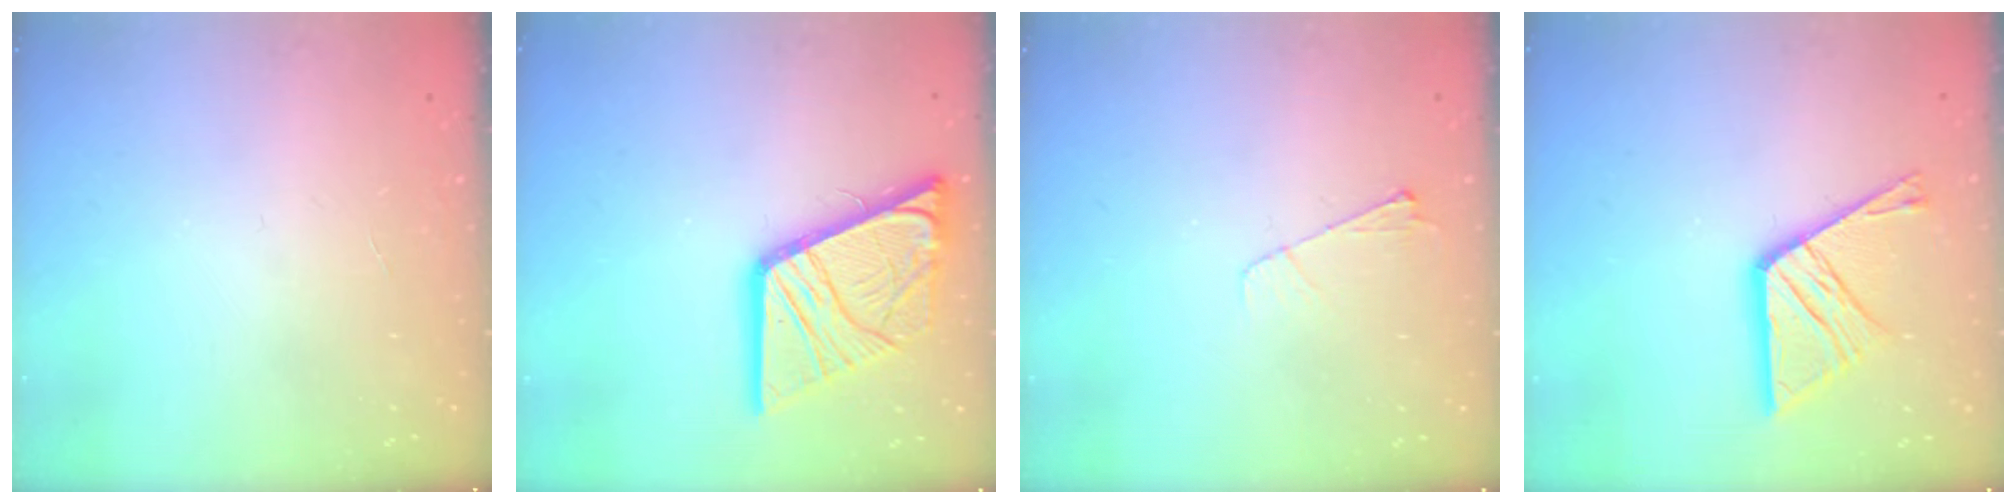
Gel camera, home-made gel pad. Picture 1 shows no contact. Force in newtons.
{"total": 18.0, "press": 17.9, "slide": 2.1}
{"total": 4.4, "press": 4.3, "slide": 0.6}
{"total": 13.9, "press": 13.8, "slide": 1.3}